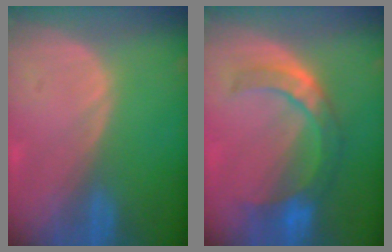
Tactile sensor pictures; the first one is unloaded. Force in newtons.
{"total": 7.5, "press": 7.2, "slide": 1.8}